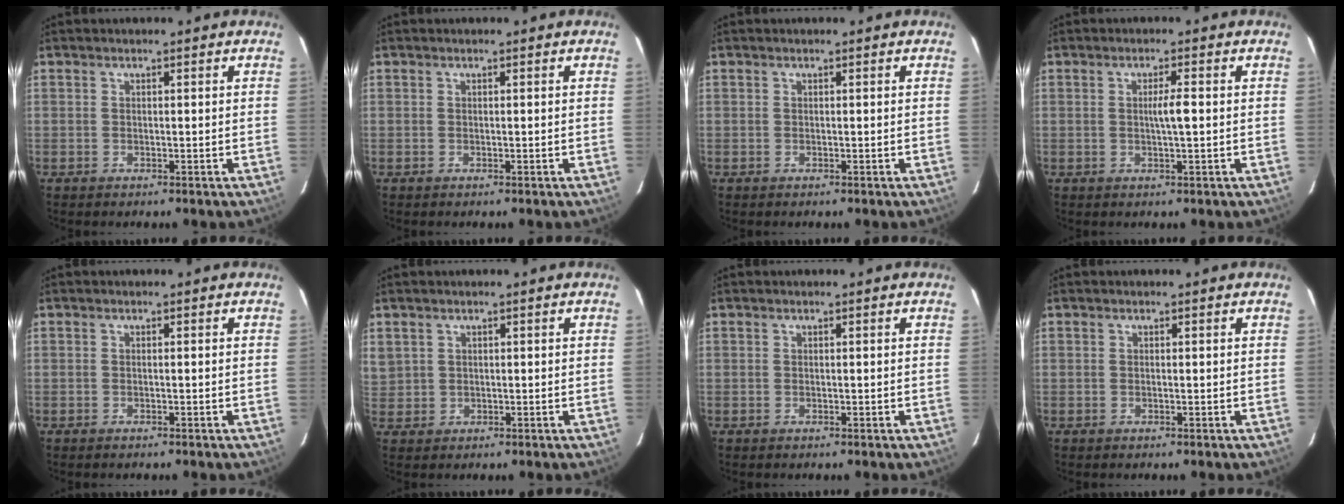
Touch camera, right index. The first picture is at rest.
{"total": 0.0}
{"total": 0.0}
{"total": 2.6, "force": [0.0, 0.0, 2.6], "torque": [-0.047, 0.000, 0.000]}
{"total": 0.6, "force": [-0.5, 0.0, 0.3], "torque": [-0.009, -0.002, -0.008]}
{"total": 3.1, "force": [1.3, 2.7, 0.7], "torque": [-0.020, 0.010, 0.035]}
{"total": 0.0}
{"total": 0.0}